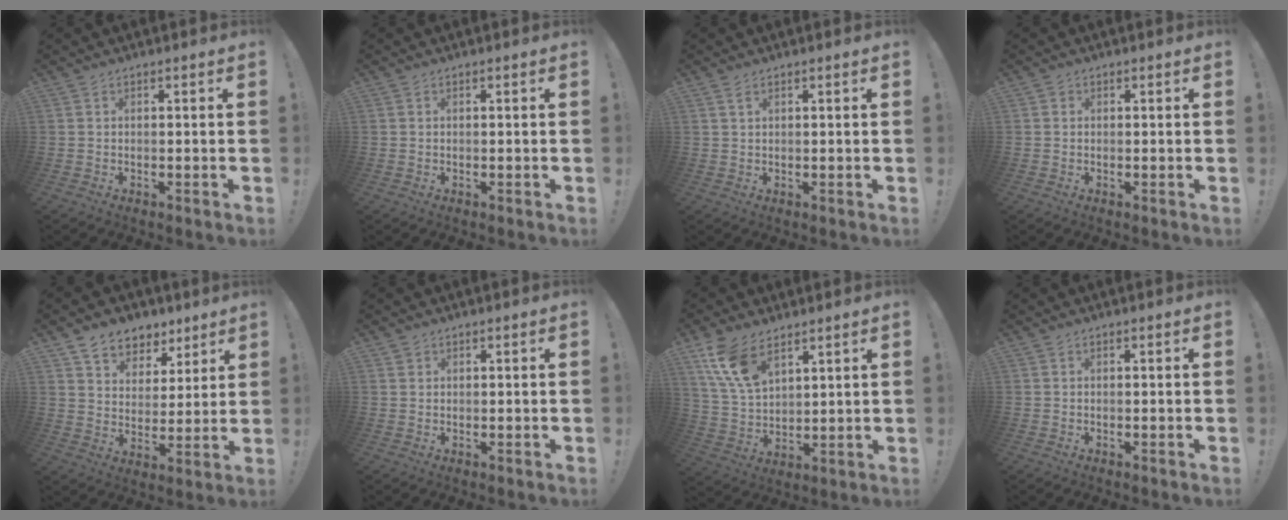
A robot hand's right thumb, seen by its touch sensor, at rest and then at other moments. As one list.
[{"total": 0.0}, {"total": 2.0, "force": [1.1, 0.8, 1.5], "torque": [-0.024, 0.000, 0.020]}, {"total": 0.6, "force": [0.2, 0.6, 0.0], "torque": [0.005, -0.001, 0.002]}, {"total": 8.7, "force": [6.2, 5.8, 1.6], "torque": [-0.021, -0.048, 0.122]}, {"total": 0.9, "force": [0.7, 0.6, 0.1], "torque": [0.003, -0.002, 0.012]}, {"total": 12.3, "force": [7.8, 6.3, 7.2], "torque": [-0.150, -0.031, 0.154]}, {"total": 0.0}]